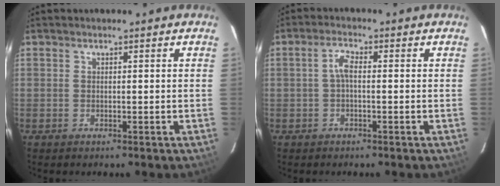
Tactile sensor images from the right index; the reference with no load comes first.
{"total": 2.6, "force": [-0.3, 0.9, 2.4], "torque": [-0.050, 0.009, -0.006]}